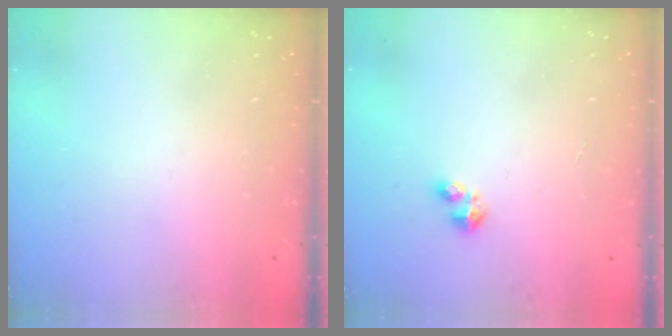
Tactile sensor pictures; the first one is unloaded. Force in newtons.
{"total": 2.9, "press": 2.9, "slide": 0.5}